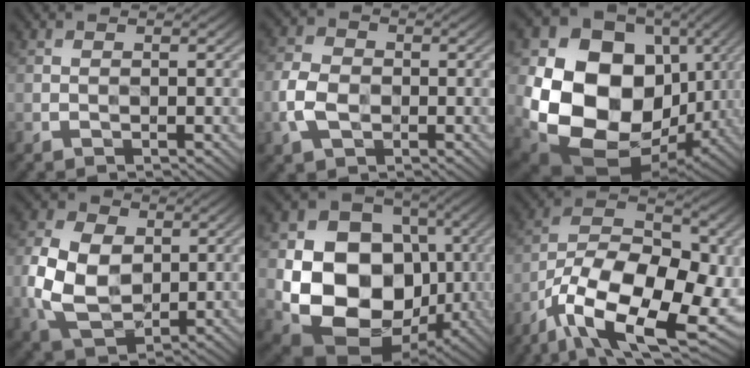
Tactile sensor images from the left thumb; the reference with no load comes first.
{"total": 5.4, "force": [-1.8, 3.9, 3.3], "torque": [-0.089, 0.000, -0.040]}
{"total": 17.7, "force": [0.4, 14.2, 10.5], "torque": [-0.227, -0.037, 0.028]}
{"total": 10.2, "force": [0.0, 7.4, 7.1], "torque": [-0.185, 0.008, -0.003]}
{"total": 15.0, "force": [-1.4, 12.1, 8.8], "torque": [-0.162, -0.032, -0.023]}
{"total": 17.8, "force": [-9.1, 8.9, 12.5], "torque": [-0.223, -0.013, -0.161]}